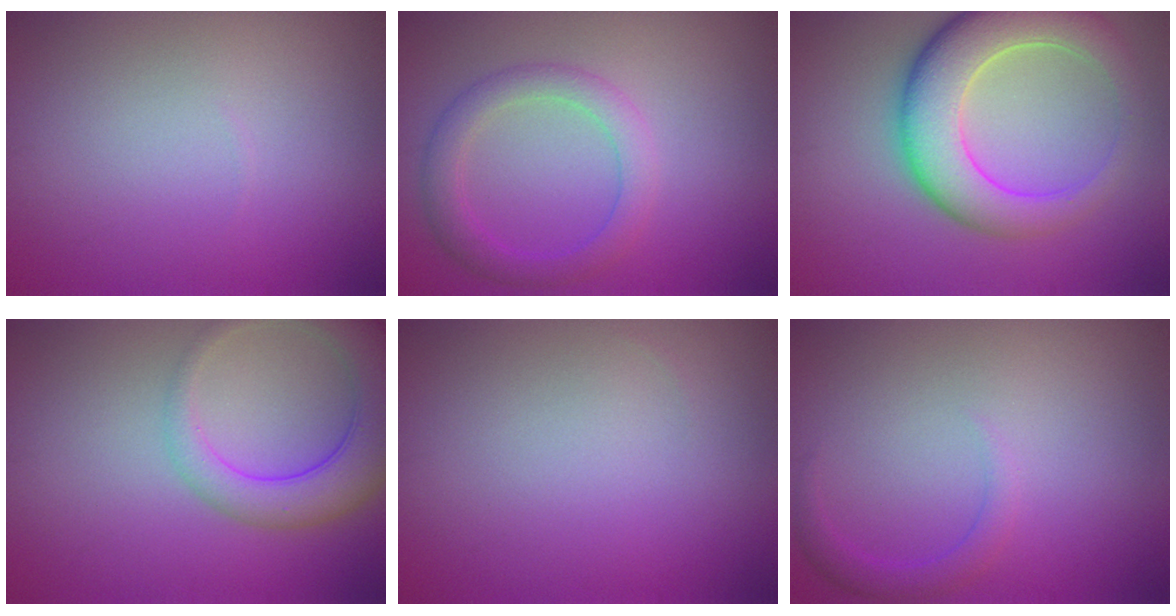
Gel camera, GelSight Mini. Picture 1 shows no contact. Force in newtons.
{"total": 3.2, "press": 3.2, "slide": 0.1}
{"total": 7.8, "press": 7.8, "slide": 0.3}
{"total": 5.5, "press": 5.5, "slide": 0.6}
{"total": 0.0}
{"total": 1.6, "press": 1.6, "slide": 0.1}